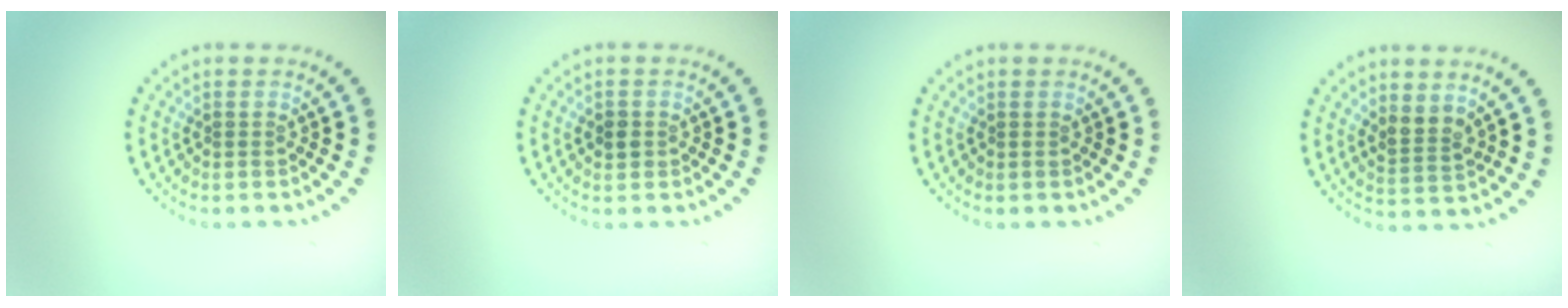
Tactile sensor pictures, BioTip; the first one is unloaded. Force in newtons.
{"total": 1.2, "press": 1.1, "slide": 0.3}
{"total": 0.0}
{"total": 2.1, "press": 1.7, "slide": 1.2}